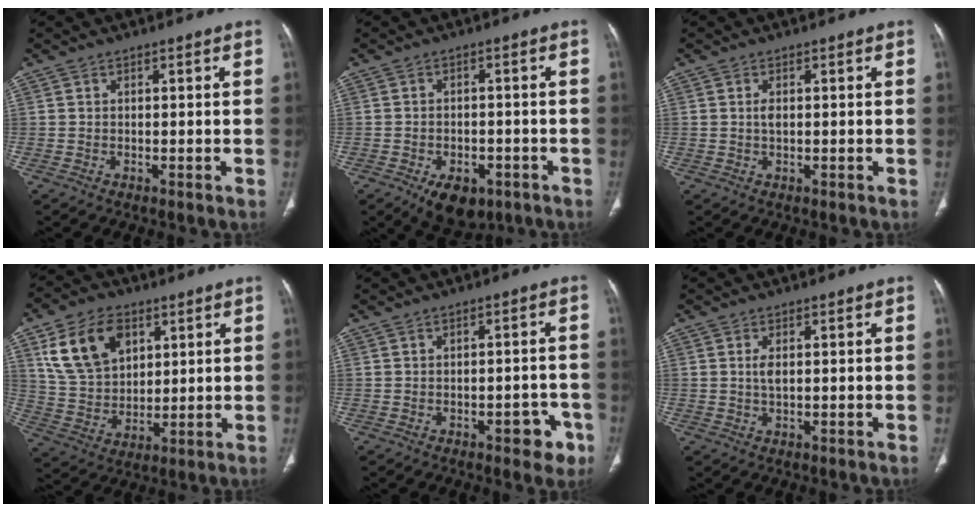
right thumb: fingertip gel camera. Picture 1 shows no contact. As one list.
[{"total": 8.6, "force": [-4.8, 5.2, 5.0], "torque": [-0.049, 0.016, -0.060]}, {"total": 1.3, "force": [0.2, 0.7, 1.1], "torque": [-0.020, -0.001, 0.004]}, {"total": 14.3, "force": [6.2, 9.8, 8.4], "torque": [-0.126, -0.013, 0.125]}, {"total": 5.3, "force": [-2.6, 2.7, 3.7], "torque": [-0.020, 0.017, -0.029]}, {"total": 1.8, "force": [0.4, 0.8, 1.6], "torque": [-0.036, -0.002, 0.010]}]